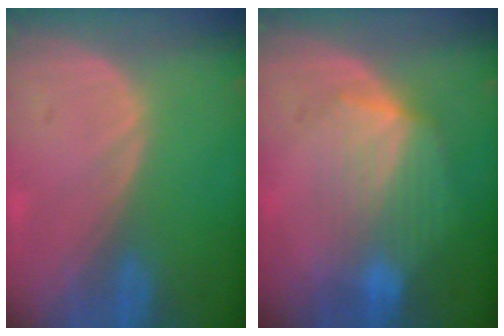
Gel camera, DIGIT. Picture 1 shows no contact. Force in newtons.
{"total": 7.3, "press": 6.9, "slide": 2.3}